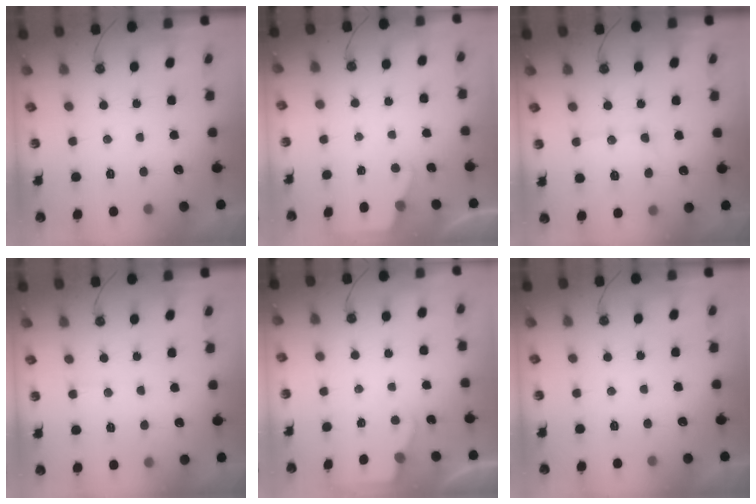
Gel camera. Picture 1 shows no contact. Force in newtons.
{"total": 2.7, "press": 2.7, "slide": 0.4}
{"total": 11.1, "press": 11.1, "slide": 0.8}
{"total": 4.7, "press": 4.6, "slide": 0.6}
{"total": 3.0, "press": 2.9, "slide": 0.5}
{"total": 0.0}